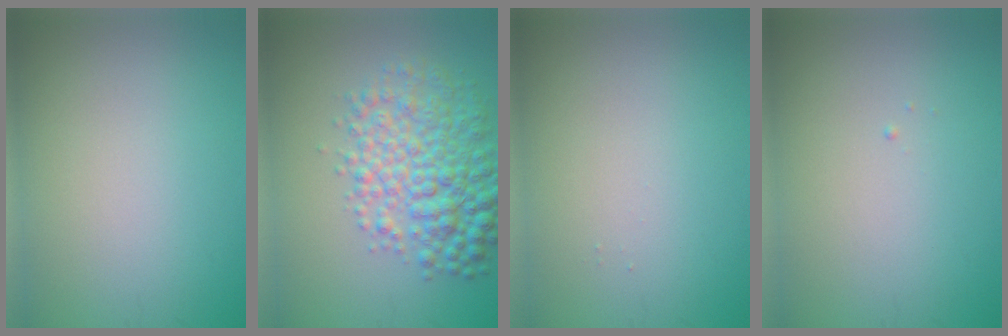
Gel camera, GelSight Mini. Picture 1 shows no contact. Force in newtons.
{"total": 6.9, "press": 6.9, "slide": 0.1}
{"total": 0.0}
{"total": 0.0}